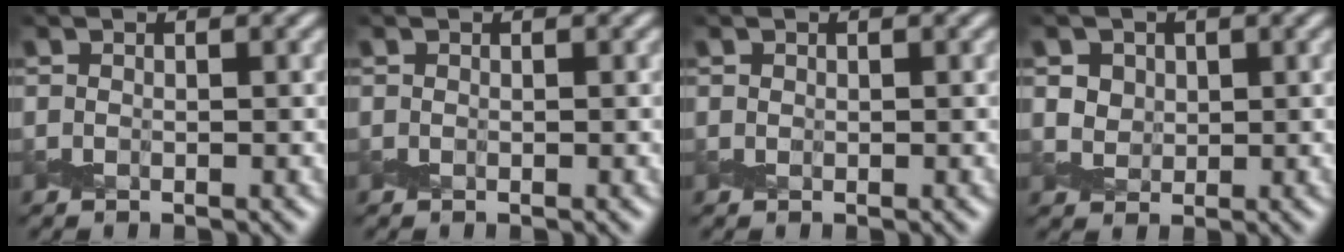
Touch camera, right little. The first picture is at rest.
{"total": 0.0}
{"total": 0.0}
{"total": 1.7, "force": [0.9, 1.4, 0.6], "torque": [-0.014, -0.007, 0.021]}